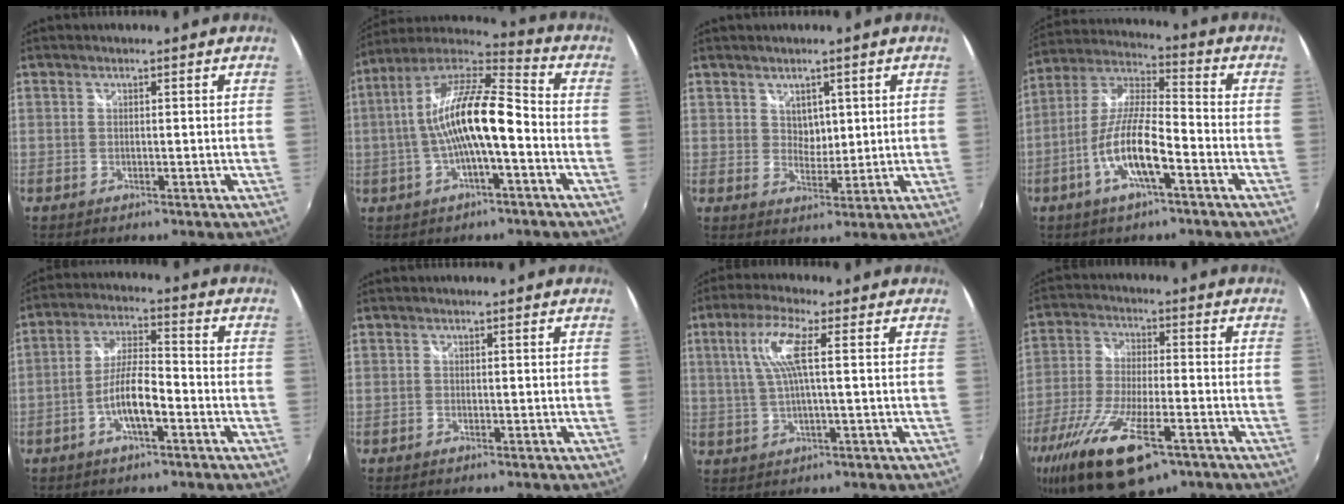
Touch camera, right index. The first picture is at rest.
{"total": 15.0, "force": [-2.4, 3.5, 14.4], "torque": [-0.265, 0.013, -0.045]}
{"total": 3.5, "force": [1.6, 2.8, 1.4], "torque": [-0.016, 0.000, 0.030]}
{"total": 12.0, "force": [-5.2, 2.7, 10.5], "torque": [-0.215, -0.003, -0.100]}
{"total": 7.8, "force": [-3.6, 1.9, 6.7], "torque": [-0.136, 0.006, -0.061]}
{"total": 0.6, "force": [-0.5, -0.4, 0.0], "torque": [-0.001, -0.001, -0.012]}
{"total": 7.3, "force": [1.6, 0.6, 7.1], "torque": [-0.137, 0.005, 0.035]}
{"total": 19.9, "force": [-12.0, 6.8, 14.4], "torque": [-0.295, -0.064, -0.210]}